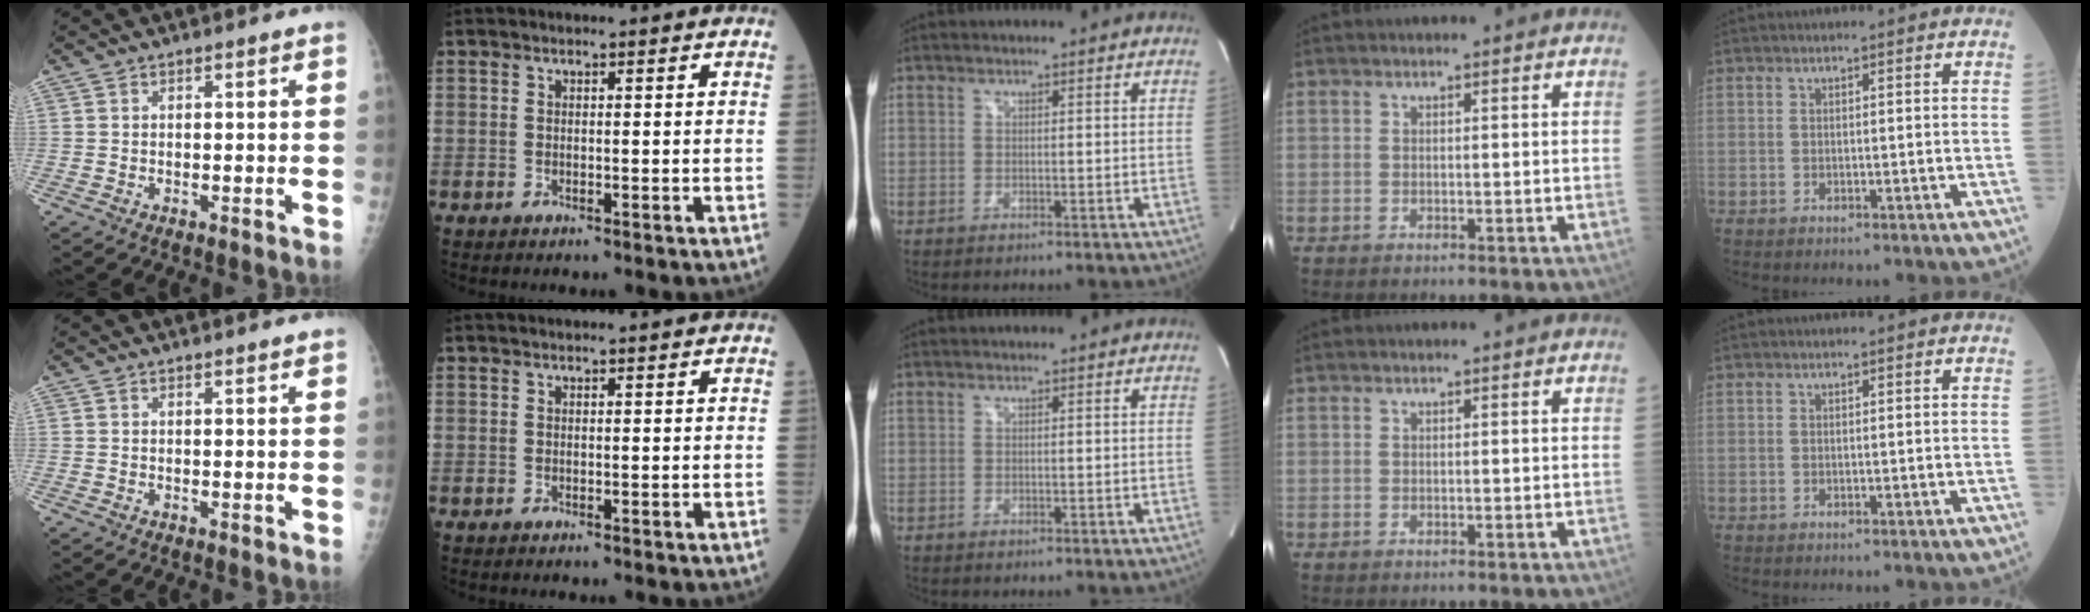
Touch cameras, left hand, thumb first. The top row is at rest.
{"thumb": {"total": 1.4, "force": [1.3, 0.0, 0.3], "torque": [-0.002, -0.005, 0.016]}, "index": {"total": 2.0, "force": [1.9, -0.1, 0.7], "torque": [-0.008, 0.012, 0.025]}}